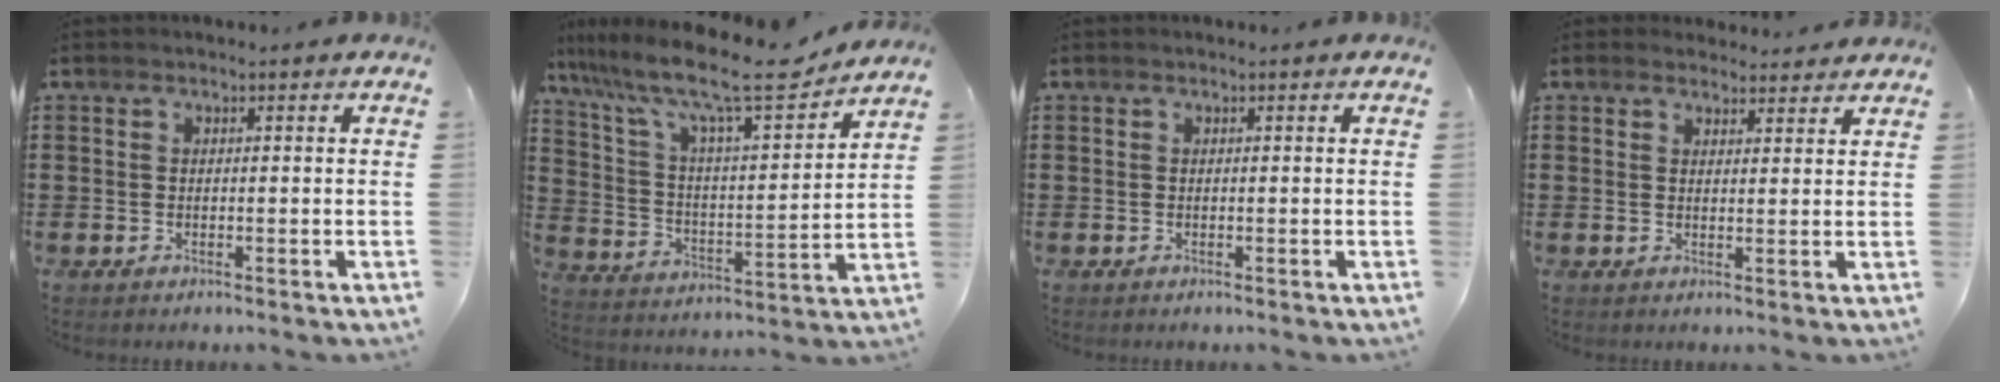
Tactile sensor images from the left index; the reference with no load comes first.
{"total": 13.4, "force": [11.0, 1.6, 7.6], "torque": [-0.178, -0.066, 0.184]}
{"total": 0.0}
{"total": 2.6, "force": [2.5, 0.7, 0.2], "torque": [-0.003, -0.007, 0.046]}